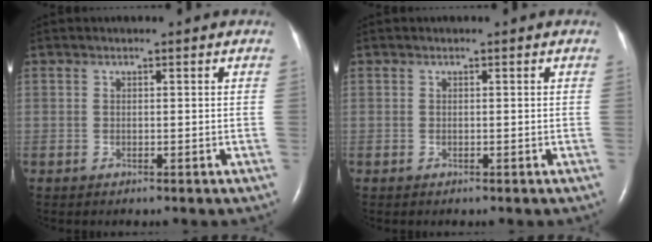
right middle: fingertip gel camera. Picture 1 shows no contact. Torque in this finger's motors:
{"motor_torque": [0.02, 0.01, -0.08, 0.00]}